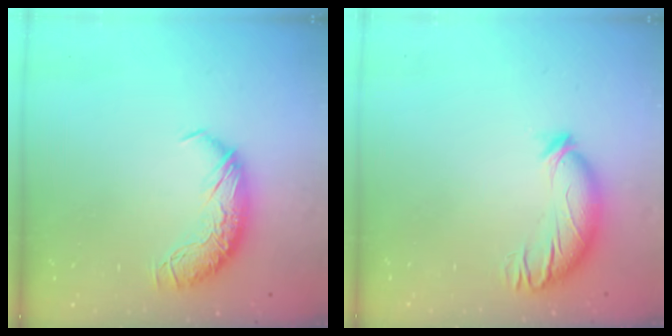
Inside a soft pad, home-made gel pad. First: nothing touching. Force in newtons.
{"total": 3.4, "press": 3.1, "slide": 1.3}